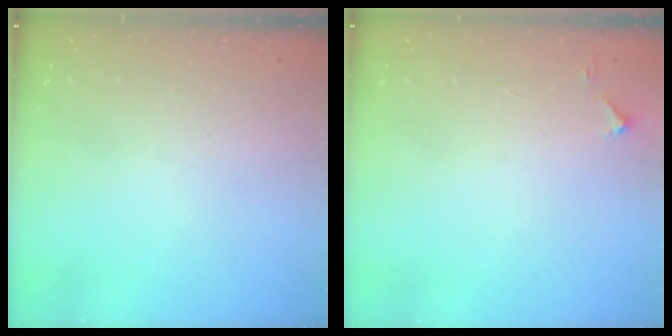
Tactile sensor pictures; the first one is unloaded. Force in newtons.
{"total": 2.8, "press": 2.8, "slide": 0.4}